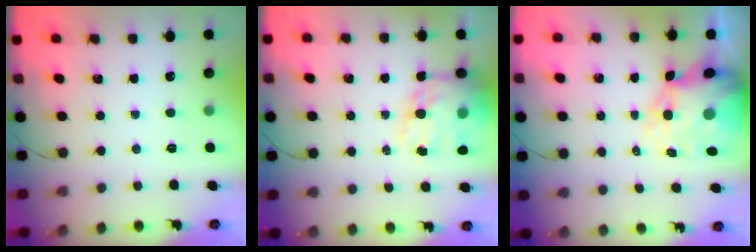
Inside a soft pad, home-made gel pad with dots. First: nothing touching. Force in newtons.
{"total": 18.0, "press": 17.4, "slide": 4.6}
{"total": 12.9, "press": 12.4, "slide": 3.7}